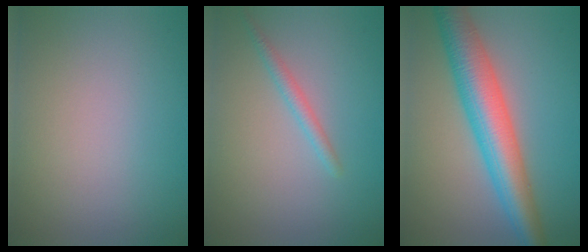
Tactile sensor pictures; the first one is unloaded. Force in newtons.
{"total": 1.4, "press": 1.4, "slide": 0.1}
{"total": 7.9, "press": 7.9, "slide": 0.2}